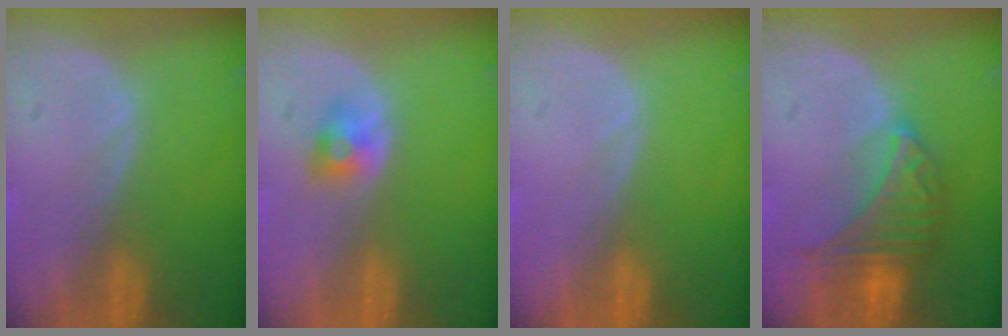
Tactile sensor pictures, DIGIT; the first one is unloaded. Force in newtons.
{"total": 2.7, "press": 2.4, "slide": 1.1}
{"total": 0.0}
{"total": 6.5, "press": 6.5, "slide": 0.5}